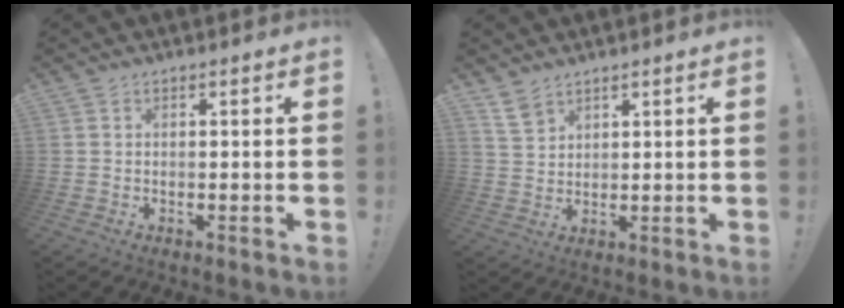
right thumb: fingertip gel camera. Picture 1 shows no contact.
{"total": 5.4, "force": [4.1, 3.0, 1.8], "torque": [-0.031, -0.022, 0.080]}